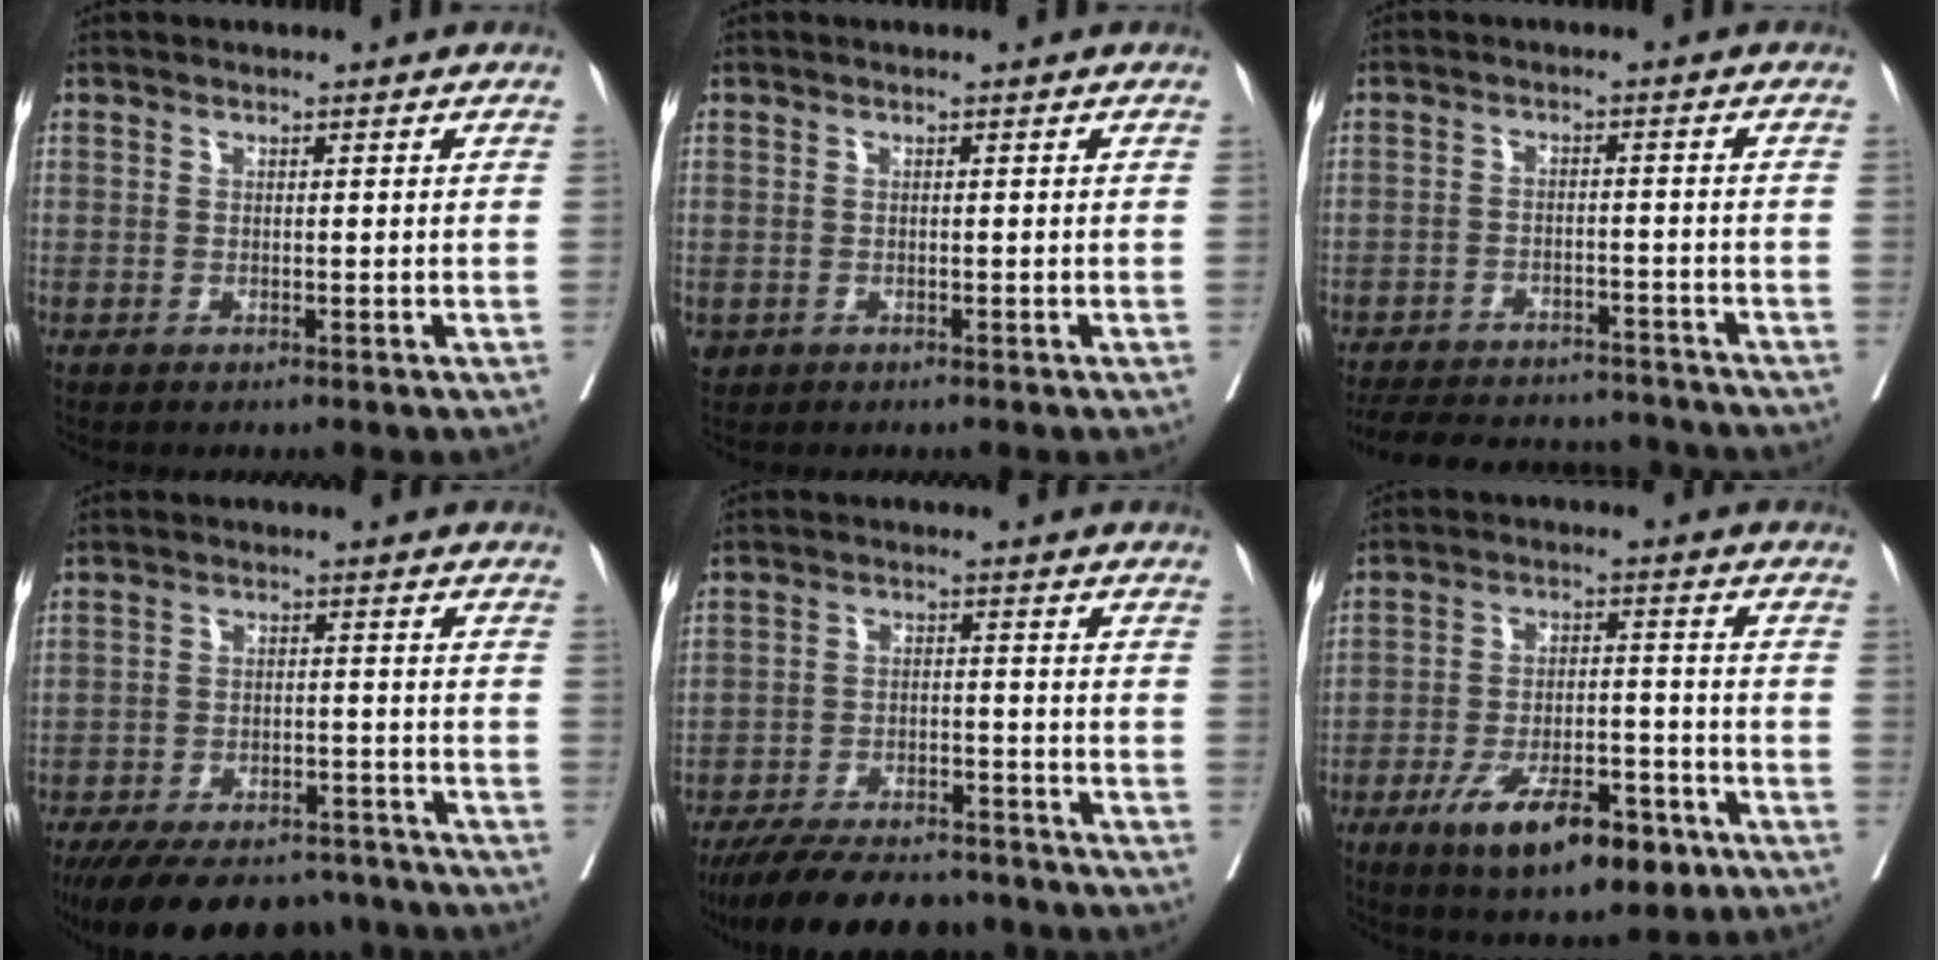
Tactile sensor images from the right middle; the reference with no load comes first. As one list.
[{"total": 0.8, "force": [-0.2, 0.7, 0.2], "torque": [-0.004, 0.003, 0.004]}, {"total": 17.4, "force": [-15.8, 4.8, 5.2], "torque": [-0.128, -0.002, -0.217]}, {"total": 18.7, "force": [-15.7, 7.0, 7.2], "torque": [-0.138, -0.004, -0.218]}, {"total": 14.7, "force": [-12.8, 4.7, 5.4], "torque": [-0.087, 0.003, -0.188]}, {"total": 13.2, "force": [-7.6, 4.7, 9.7], "torque": [-0.154, 0.001, -0.114]}]